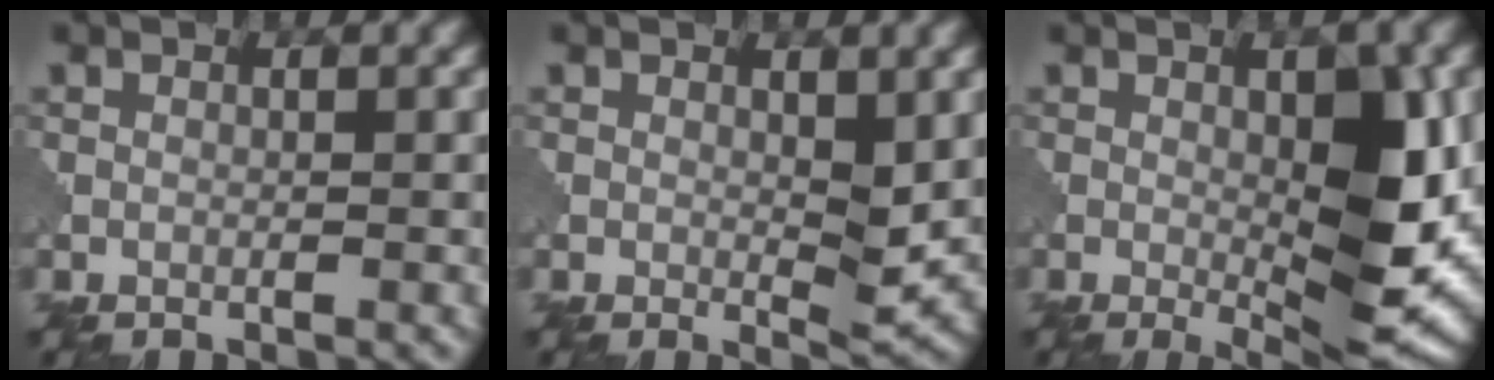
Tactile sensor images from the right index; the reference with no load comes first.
{"total": 2.9, "force": [0.6, 1.0, 2.7], "torque": [-0.041, -0.009, 0.015]}
{"total": 9.6, "force": [0.0, 2.9, 9.2], "torque": [-0.130, -0.011, 0.011]}